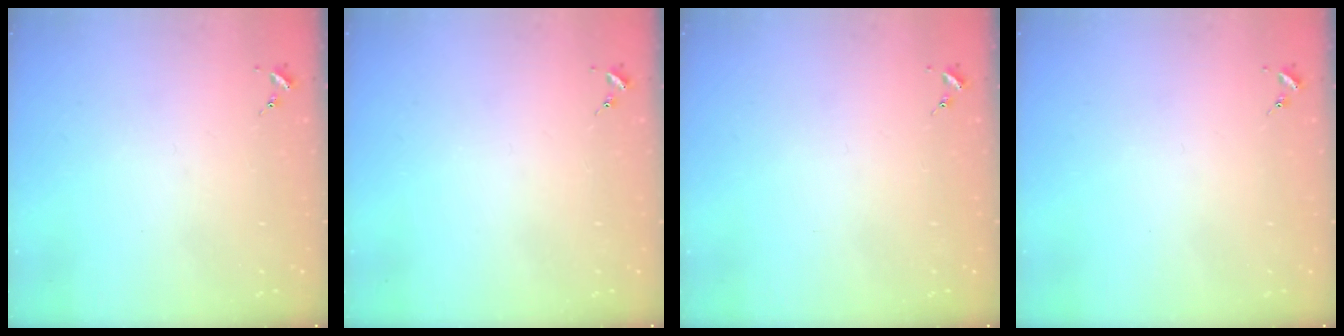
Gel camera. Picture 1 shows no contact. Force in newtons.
{"total": 0.0}
{"total": 0.0}
{"total": 0.0}